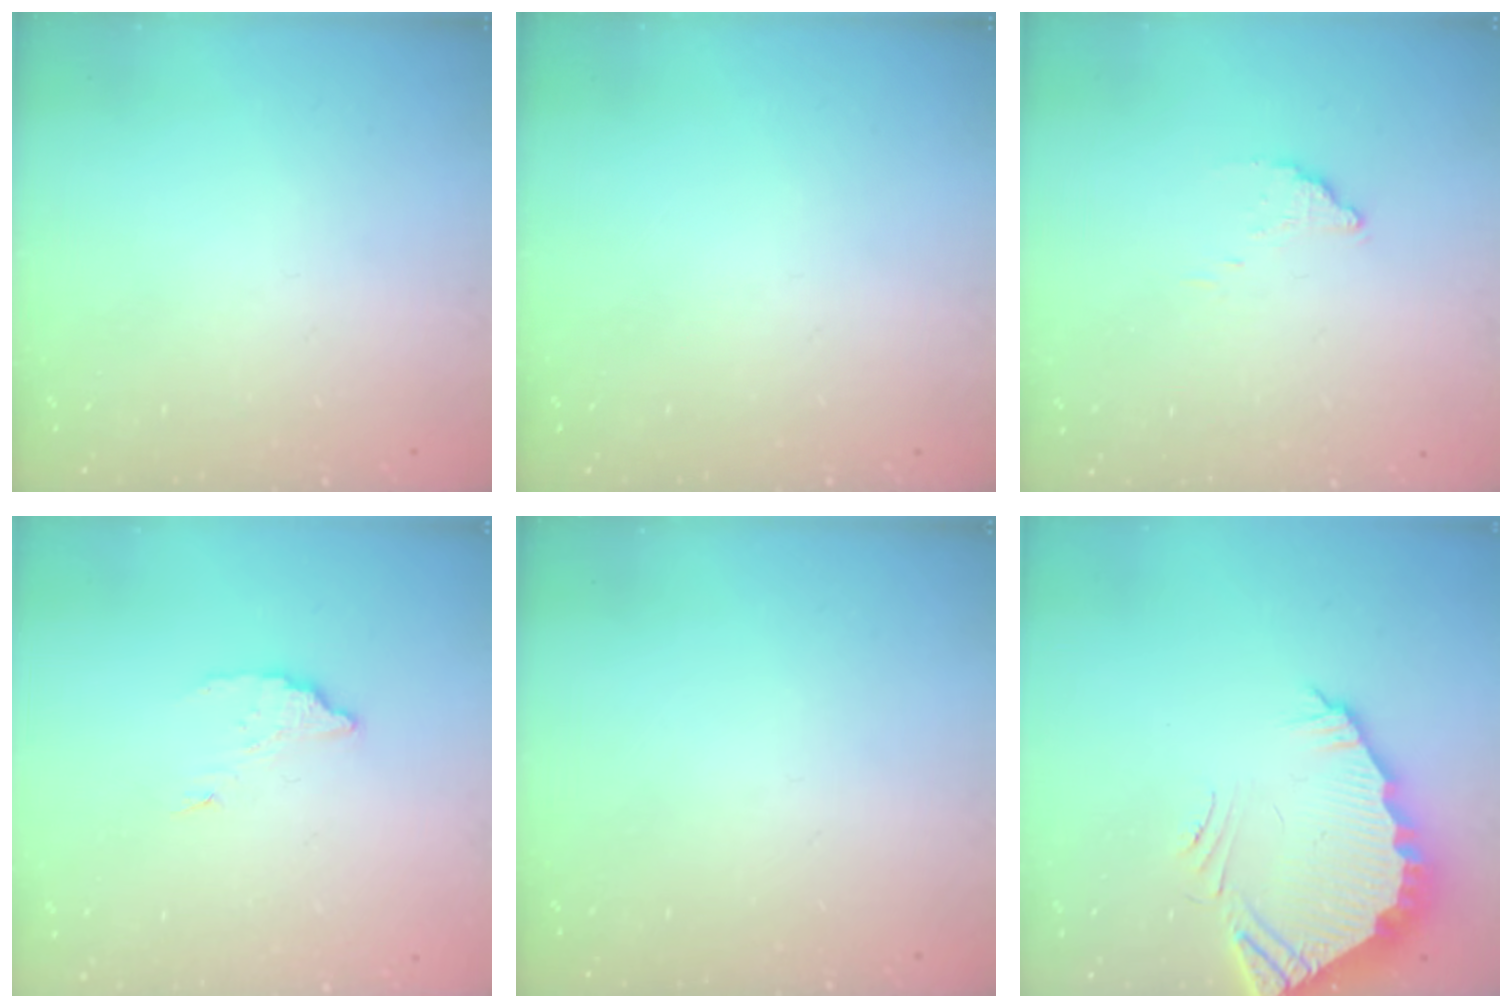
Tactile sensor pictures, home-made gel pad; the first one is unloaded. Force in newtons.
{"total": 0.0}
{"total": 2.8, "press": 2.8, "slide": 0.0}
{"total": 2.9, "press": 2.9, "slide": 0.0}
{"total": 0.0}
{"total": 5.1, "press": 5.1, "slide": 0.3}